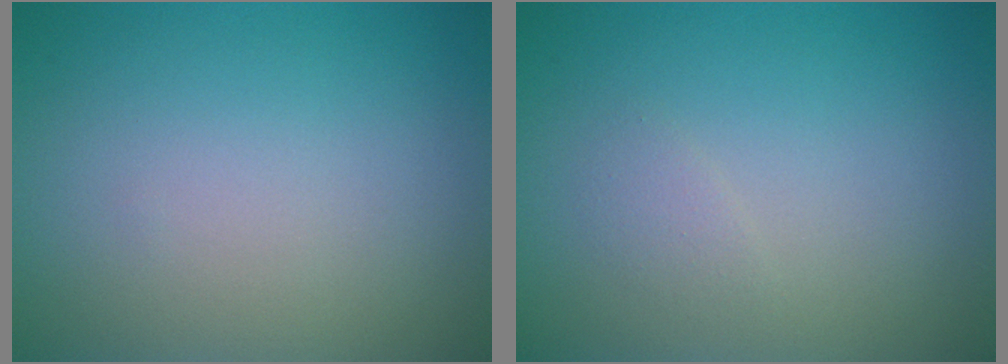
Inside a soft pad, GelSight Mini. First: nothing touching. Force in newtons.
{"total": 0.8, "press": 0.8, "slide": 0.1}